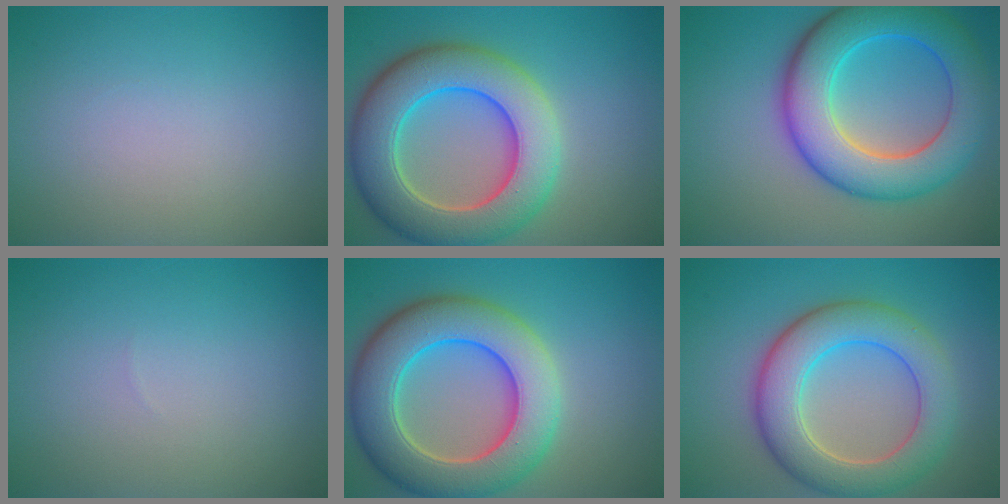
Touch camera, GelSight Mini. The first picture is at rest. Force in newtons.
{"total": 10.3, "press": 10.3, "slide": 0.9}
{"total": 9.6, "press": 9.6, "slide": 0.0}
{"total": 0.0}
{"total": 10.3, "press": 10.3, "slide": 0.9}
{"total": 7.6, "press": 7.6, "slide": 0.4}